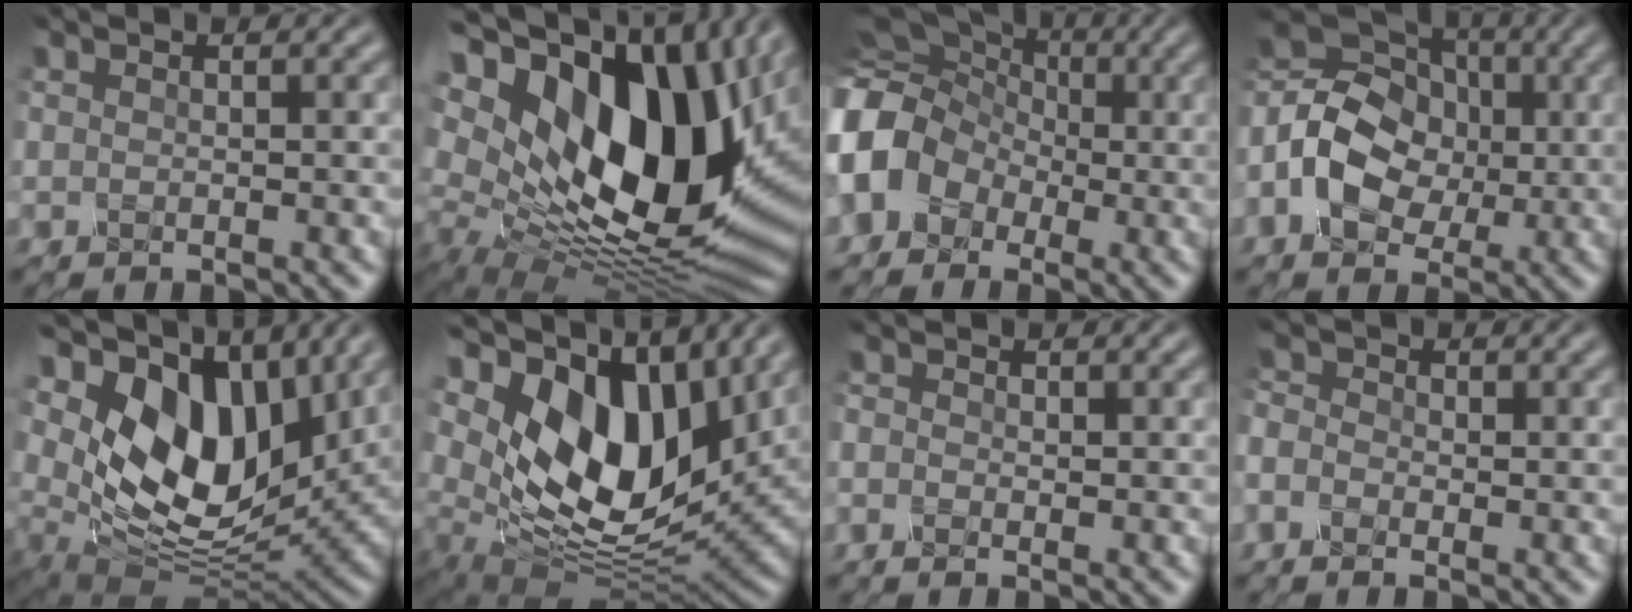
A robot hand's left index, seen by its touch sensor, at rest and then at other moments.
{"total": 20.9, "force": [5.9, 12.6, 15.6], "torque": [-0.291, -0.004, 0.144]}
{"total": 11.6, "force": [-2.2, 9.9, 5.6], "torque": [-0.120, -0.005, -0.080]}
{"total": 10.0, "force": [-1.4, 8.2, 5.6], "torque": [-0.109, 0.018, -0.043]}
{"total": 12.6, "force": [5.3, 7.5, 8.6], "torque": [-0.146, -0.005, 0.097]}
{"total": 14.0, "force": [5.4, 8.1, 10.1], "torque": [-0.168, 0.000, 0.096]}
{"total": 0.9, "force": [-0.5, 0.7, 0.5], "torque": [-0.005, -0.001, -0.011]}
{"total": 2.1, "force": [-1.1, 1.5, 0.9], "torque": [-0.023, 0.000, -0.025]}